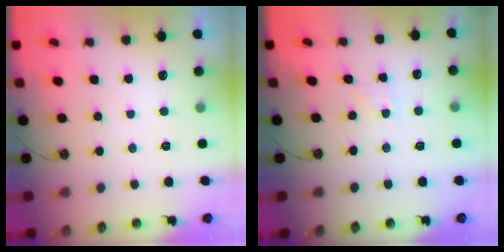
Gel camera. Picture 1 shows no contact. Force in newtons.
{"total": 2.7, "press": 2.7, "slide": 0.4}